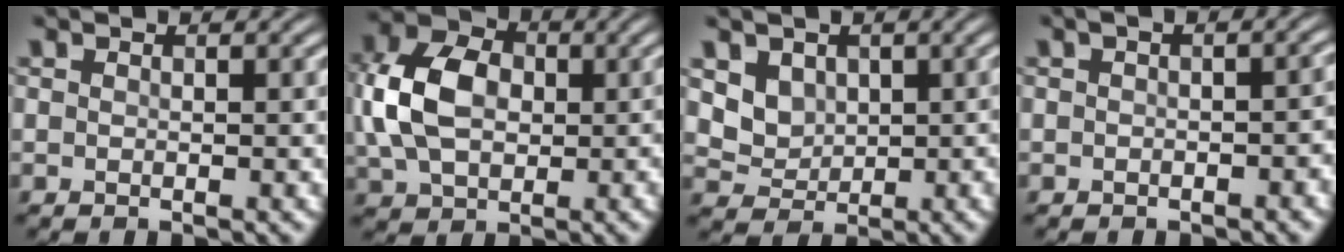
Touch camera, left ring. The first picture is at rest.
{"total": 8.9, "force": [0.2, 6.6, 5.9], "torque": [-0.138, 0.004, -0.011]}
{"total": 4.4, "force": [1.1, 3.6, 2.2], "torque": [-0.043, -0.014, 0.020]}
{"total": 3.6, "force": [-0.3, 1.8, 3.1], "torque": [-0.031, 0.005, -0.013]}